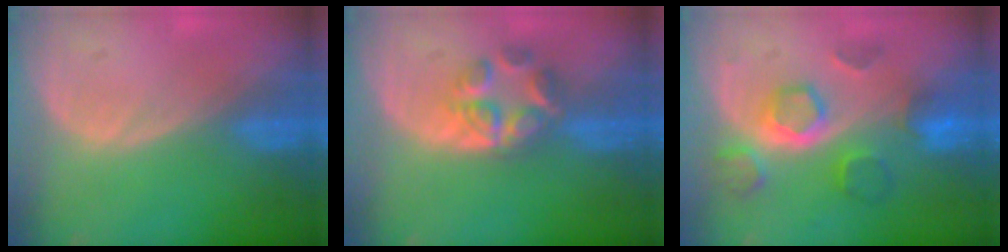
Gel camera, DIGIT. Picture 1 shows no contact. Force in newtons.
{"total": 5.7, "press": 5.3, "slide": 2.1}
{"total": 8.6, "press": 7.7, "slide": 3.7}